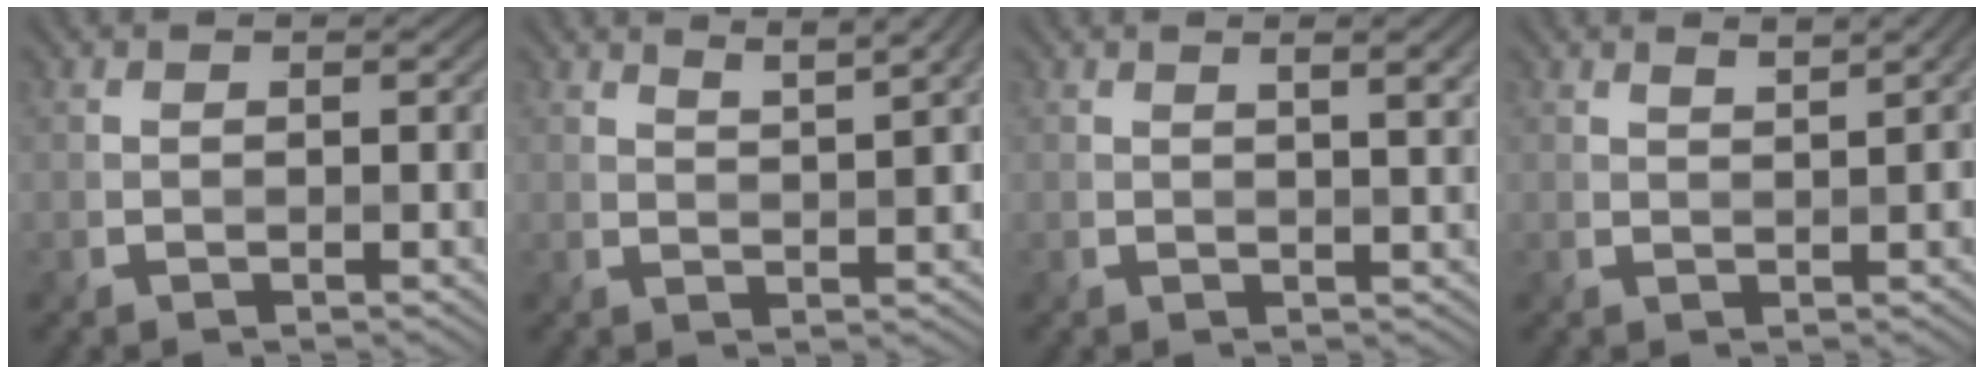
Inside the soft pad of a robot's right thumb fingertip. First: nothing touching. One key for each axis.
{"total": 4.6, "fx": 3.3, "fy": 0.7, "fz": 3.2, "tx": -0.055, "ty": 0.008, "tz": 0.056}
{"total": 3.6, "fx": 1.7, "fy": 0.9, "fz": 3.0, "tx": -0.042, "ty": 0.002, "tz": 0.024}
{"total": 2.7, "fx": 1.6, "fy": 0.5, "fz": 2.2, "tx": -0.033, "ty": 0.008, "tz": 0.029}